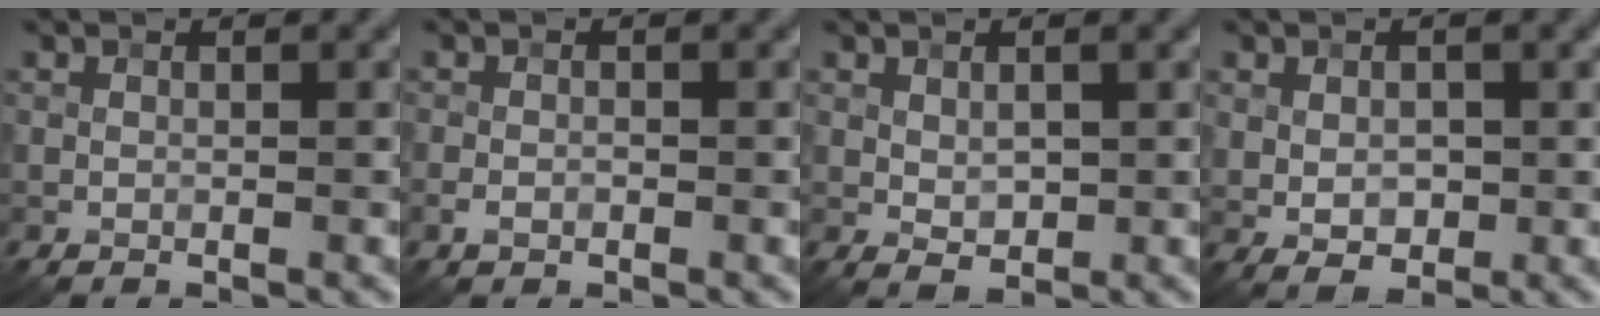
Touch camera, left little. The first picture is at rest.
{"total": 1.1, "force": [-0.5, 0.7, 0.7], "torque": [-0.012, 0.000, -0.010]}
{"total": 1.6, "force": [0.3, 1.0, 1.3], "torque": [-0.025, -0.004, 0.010]}
{"total": 2.5, "force": [0.0, 1.7, 1.8], "torque": [-0.033, -0.003, 0.003]}